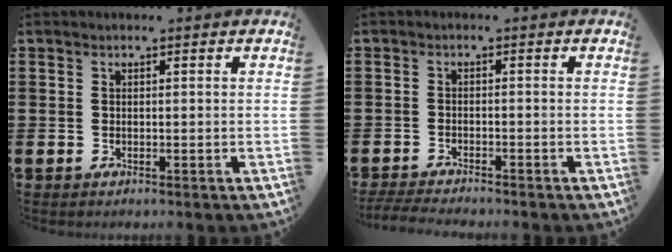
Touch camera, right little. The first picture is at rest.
{"total": 2.1, "force": [-2.0, 0.0, 0.6], "torque": [-0.009, 0.003, -0.039]}